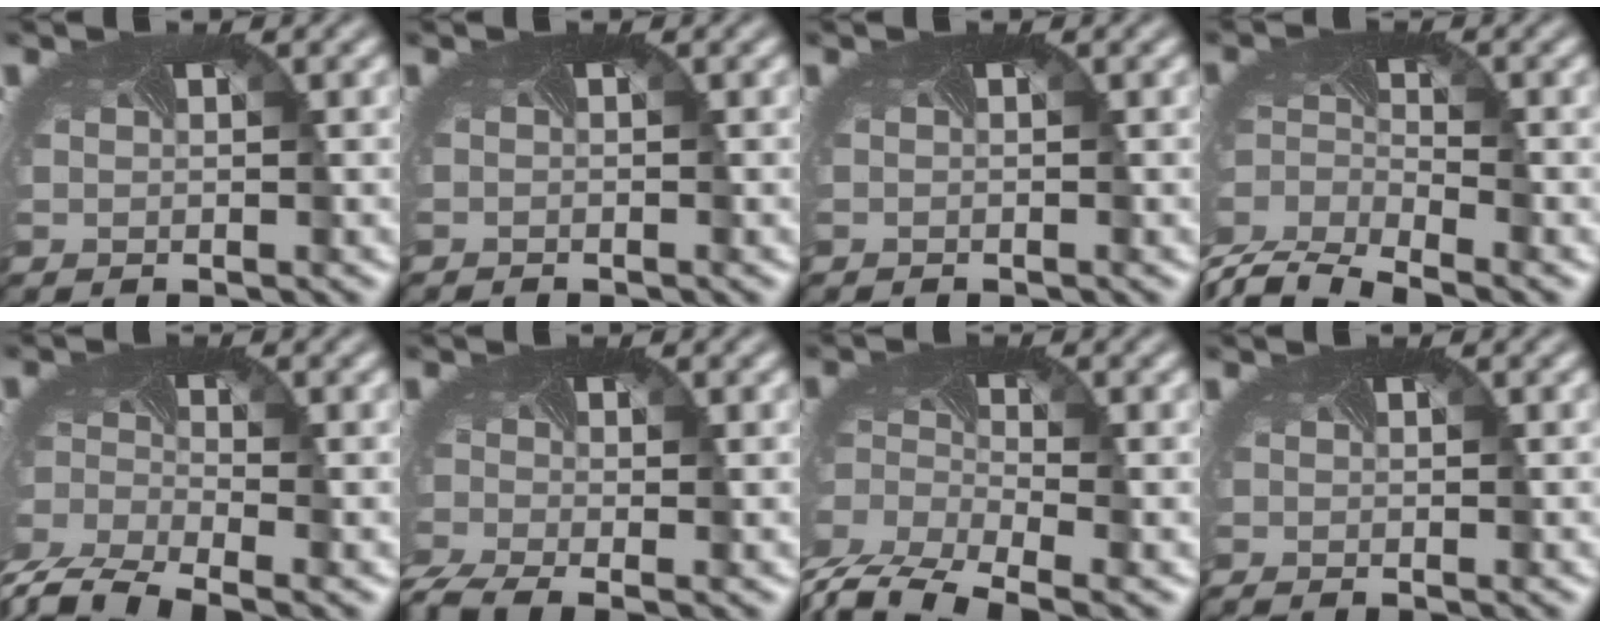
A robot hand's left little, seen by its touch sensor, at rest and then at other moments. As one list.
[{"total": 0.8, "force": [-0.6, -0.4, -0.2], "torque": [0.001, -0.005, -0.012]}, {"total": 0.5, "force": [-0.3, -0.3, -0.2], "torque": [0.004, 0.000, -0.008]}, {"total": 7.7, "force": [-6.8, 2.2, 2.9], "torque": [-0.077, -0.027, -0.129]}, {"total": 6.9, "force": [-5.9, 2.4, 2.7], "torque": [-0.079, -0.041, -0.101]}, {"total": 4.6, "force": [-3.3, 1.7, 2.7], "torque": [-0.071, -0.029, -0.060]}, {"total": 6.8, "force": [-5.8, 2.3, 2.7], "torque": [-0.077, -0.027, -0.109]}, {"total": 1.0, "force": [-0.7, 0.1, 0.8], "torque": [-0.014, -0.009, -0.009]}]